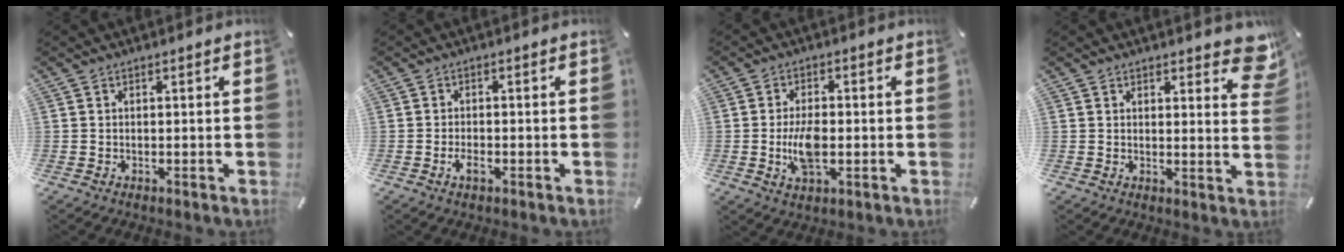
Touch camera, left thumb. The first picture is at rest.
{"total": 2.4, "force": [-1.3, 1.2, 1.7], "torque": [-0.038, 0.002, -0.024]}
{"total": 7.1, "force": [-1.0, 3.8, 5.9], "torque": [-0.121, -0.003, -0.021]}
{"total": 6.4, "force": [4.3, 2.9, 3.6], "torque": [-0.025, -0.030, 0.070]}